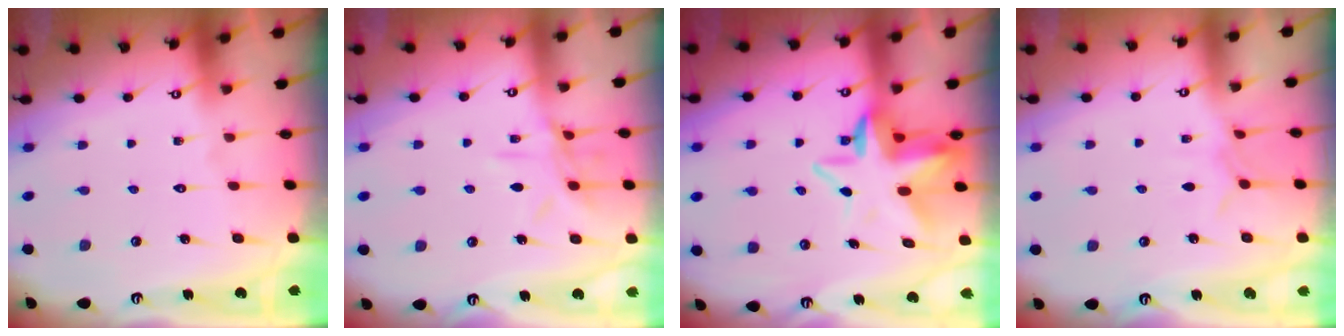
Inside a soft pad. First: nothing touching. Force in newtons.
{"total": 9.3, "press": 9.3, "slide": 0.8}
{"total": 9.2, "press": 9.0, "slide": 1.6}
{"total": 4.6, "press": 4.6, "slide": 0.6}